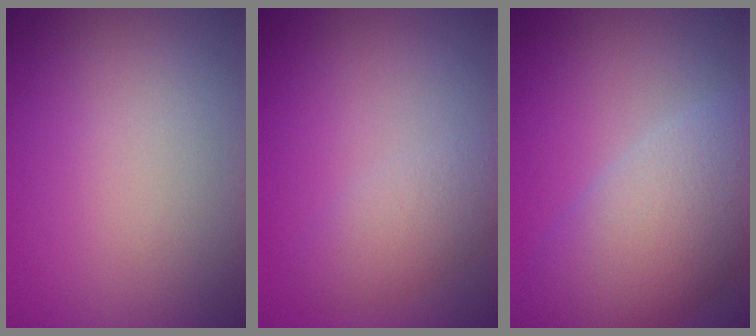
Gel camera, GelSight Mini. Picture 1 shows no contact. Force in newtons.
{"total": 2.7, "press": 2.7, "slide": 0.1}
{"total": 8.6, "press": 8.6, "slide": 0.4}